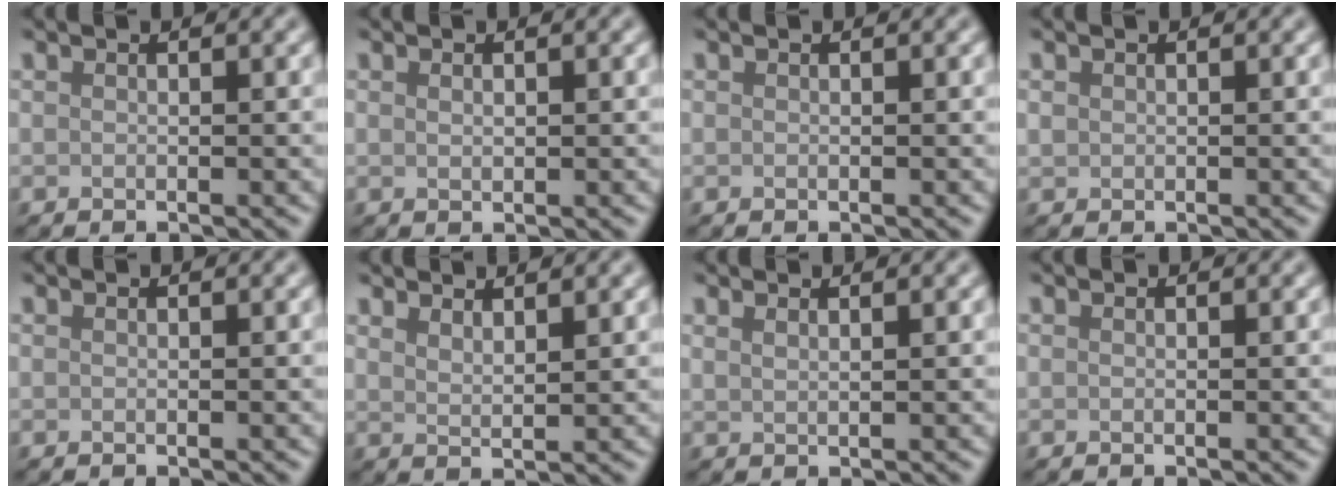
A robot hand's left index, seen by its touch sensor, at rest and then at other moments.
{"total": 0.7, "force": [0.2, 0.4, 0.5], "torque": [-0.011, 0.000, 0.005]}
{"total": 0.0}
{"total": 0.6, "force": [0.2, 0.5, 0.1], "torque": [0.001, -0.001, 0.004]}
{"total": 0.0}
{"total": 1.9, "force": [1.7, 0.3, 0.8], "torque": [-0.008, -0.001, 0.027]}
{"total": 1.3, "force": [1.0, 0.5, 0.7], "torque": [-0.005, 0.000, 0.006]}
{"total": 0.0}